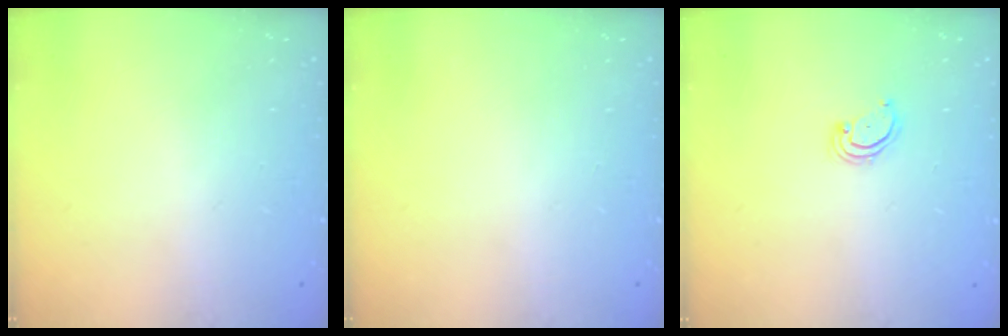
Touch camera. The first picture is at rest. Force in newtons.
{"total": 0.0}
{"total": 2.3, "press": 2.2, "slide": 0.2}